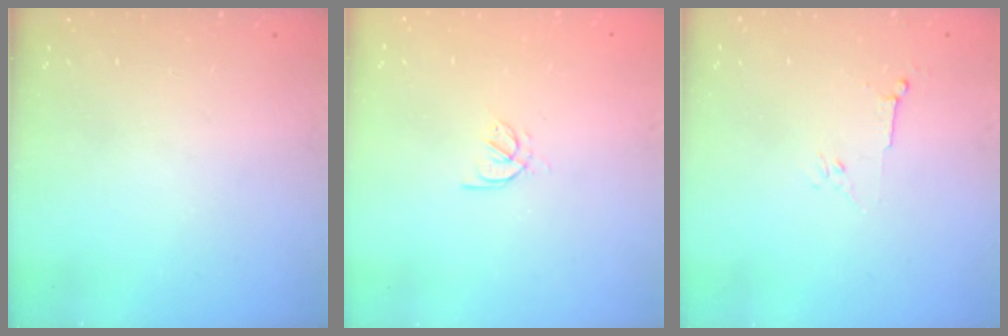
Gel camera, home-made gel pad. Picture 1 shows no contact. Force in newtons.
{"total": 2.4, "press": 2.4, "slide": 0.5}
{"total": 3.5, "press": 3.4, "slide": 0.8}